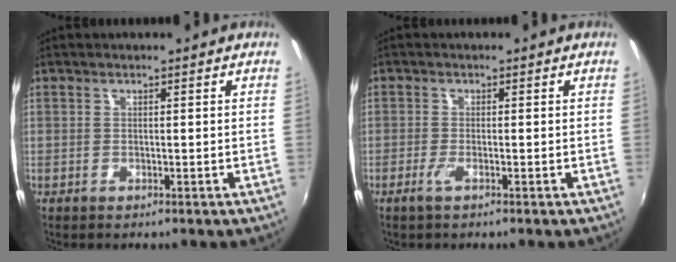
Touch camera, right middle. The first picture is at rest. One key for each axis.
{"total": 1.9, "fx": -1.1, "fy": -0.2, "fz": 1.6, "tx": -0.034, "ty": -0.005, "tz": -0.024}